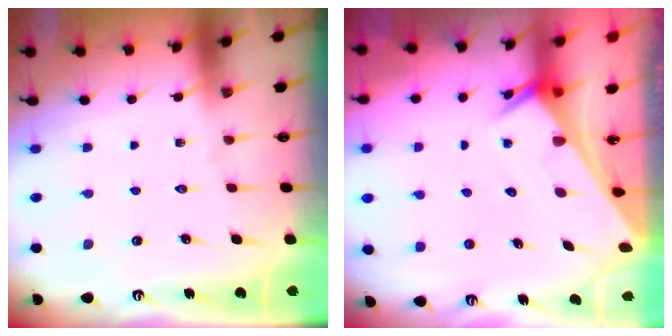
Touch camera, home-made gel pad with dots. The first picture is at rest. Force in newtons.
{"total": 2.5, "press": 2.5, "slide": 0.1}